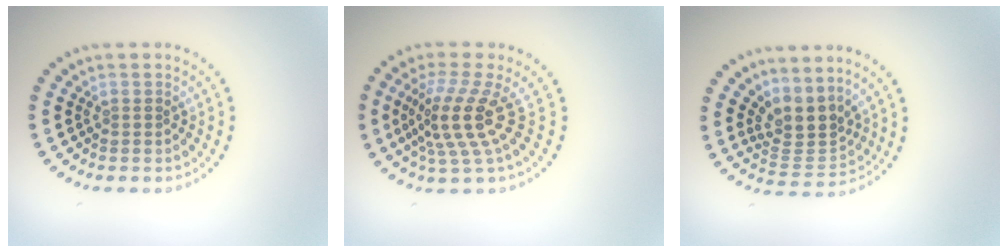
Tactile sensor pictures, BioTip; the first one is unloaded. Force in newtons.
{"total": 4.4, "press": 3.1, "slide": 3.1}
{"total": 3.4, "press": 2.5, "slide": 2.3}